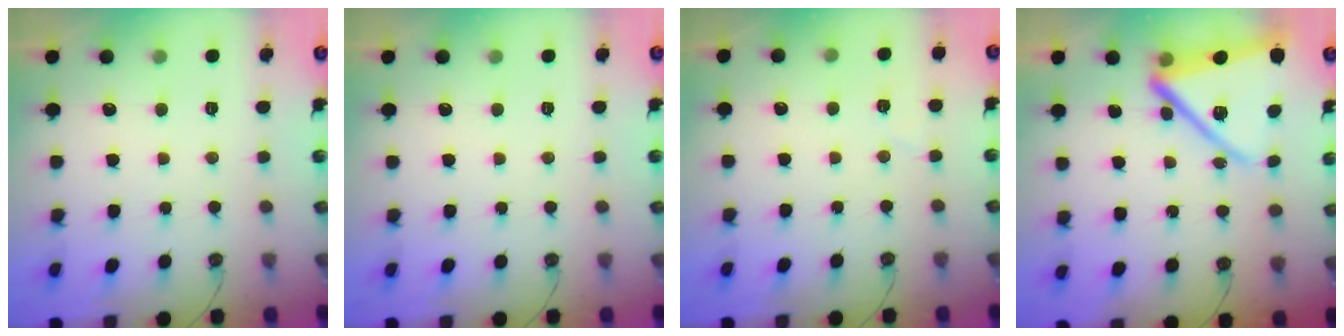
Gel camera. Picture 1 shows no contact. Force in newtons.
{"total": 0.0}
{"total": 4.1, "press": 3.1, "slide": 2.7}
{"total": 16.9, "press": 16.9, "slide": 1.5}